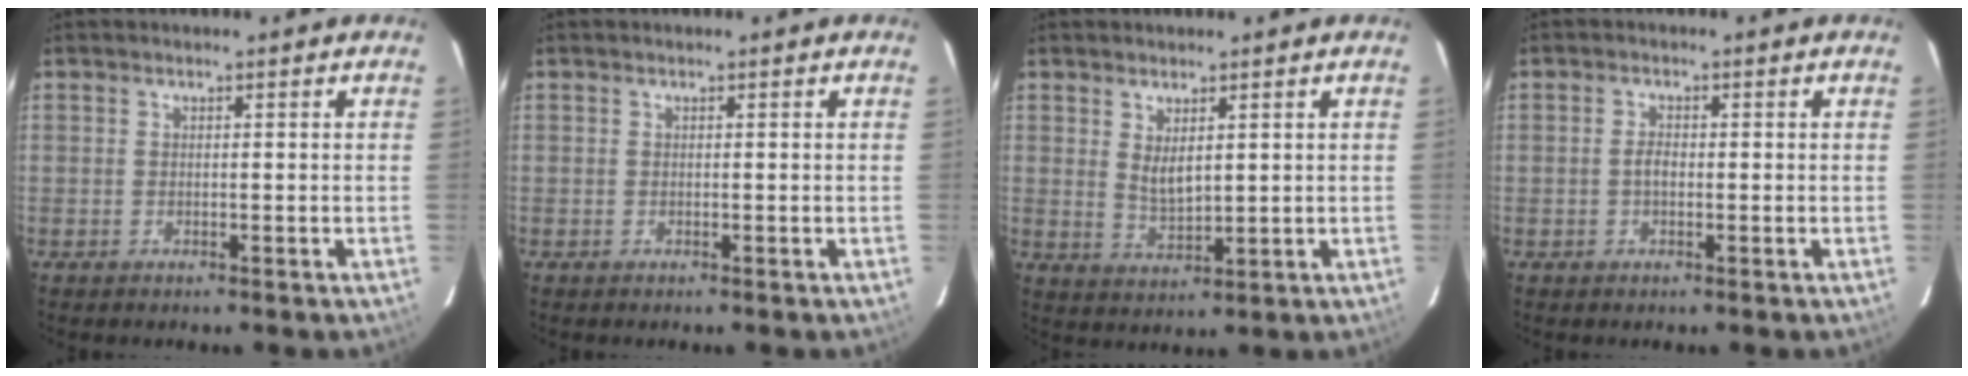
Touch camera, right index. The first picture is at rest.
{"total": 0.0}
{"total": 4.3, "force": [1.6, 2.0, 3.5], "torque": [-0.058, -0.008, 0.032]}
{"total": 1.7, "force": [-0.3, 1.0, 1.3], "torque": [-0.027, 0.004, -0.007]}